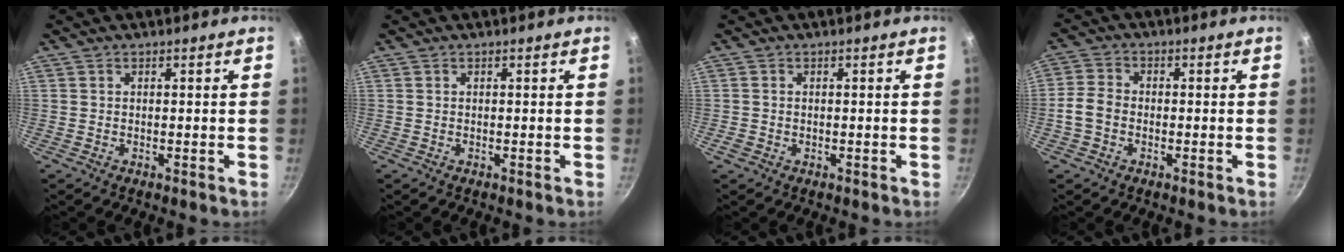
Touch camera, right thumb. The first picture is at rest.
{"total": 0.0}
{"total": 0.8, "force": [-0.4, 0.7, 0.3], "torque": [-0.008, -0.001, -0.005]}
{"total": 4.8, "force": [-1.2, 3.6, 2.8], "torque": [-0.053, 0.017, -0.035]}